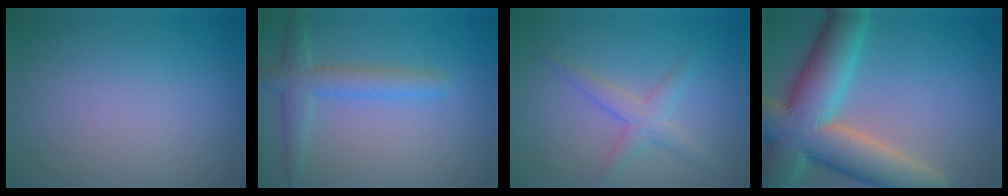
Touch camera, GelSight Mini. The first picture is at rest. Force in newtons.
{"total": 4.0, "press": 3.9, "slide": 0.3}
{"total": 2.5, "press": 2.5, "slide": 0.2}
{"total": 12.4, "press": 12.3, "slide": 0.7}